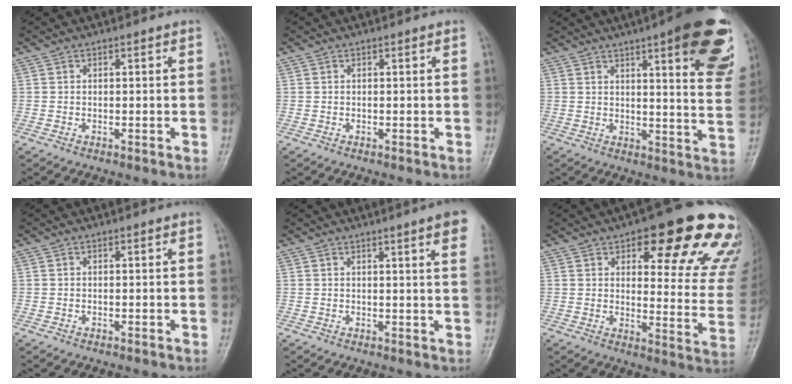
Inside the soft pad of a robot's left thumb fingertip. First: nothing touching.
{"total": 0.0}
{"total": 21.2, "force": [10.9, 4.8, 17.5], "torque": [-0.198, -0.040, 0.128]}
{"total": 0.0}
{"total": 7.6, "force": [4.6, 0.4, 6.0], "torque": [-0.063, -0.008, 0.045]}
{"total": 23.1, "force": [13.1, 7.8, 17.4], "torque": [-0.167, -0.053, 0.161]}